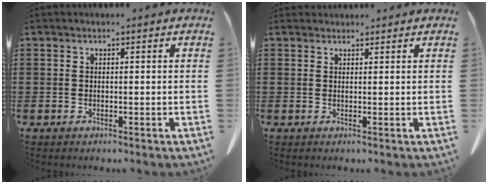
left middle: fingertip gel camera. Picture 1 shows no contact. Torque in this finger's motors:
{"motor_torque": [0.06, -0.02, 0.06, 0.03]}